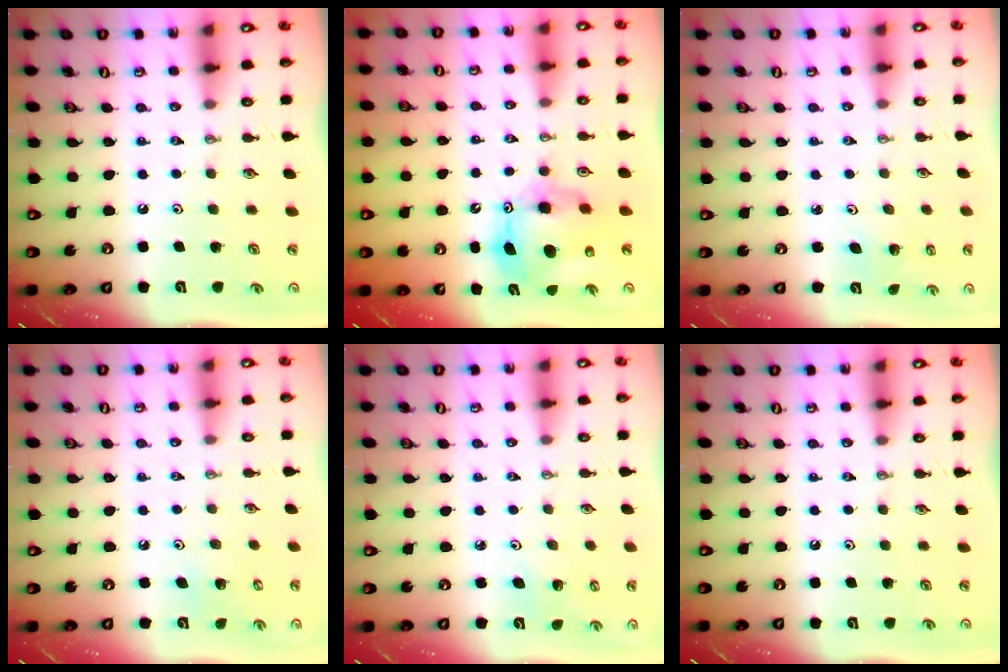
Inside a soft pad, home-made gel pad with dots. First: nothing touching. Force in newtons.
{"total": 12.5, "press": 12.5, "slide": 1.1}
{"total": 1.9, "press": 1.9, "slide": 0.1}
{"total": 6.1, "press": 6.1, "slide": 0.5}
{"total": 2.8, "press": 2.8, "slide": 0.4}
{"total": 0.0}